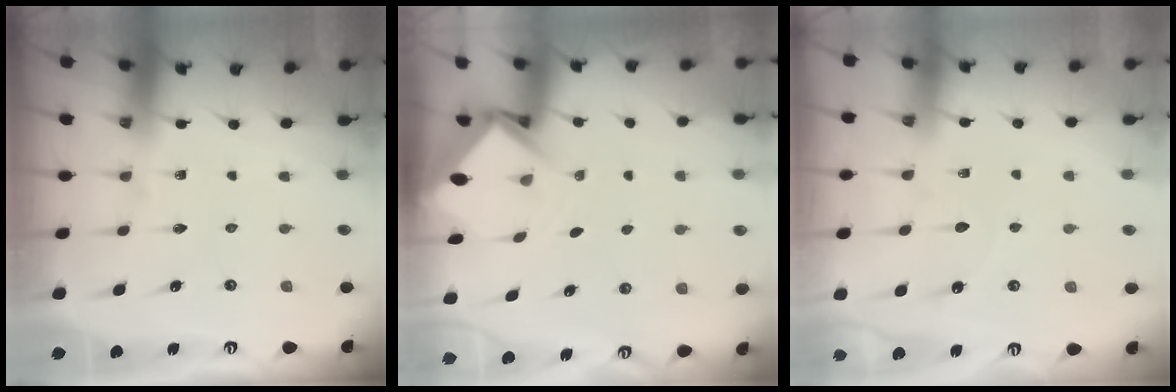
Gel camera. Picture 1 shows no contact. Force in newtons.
{"total": 3.2, "press": 3.2, "slide": 0.2}
{"total": 3.7, "press": 3.7, "slide": 0.4}